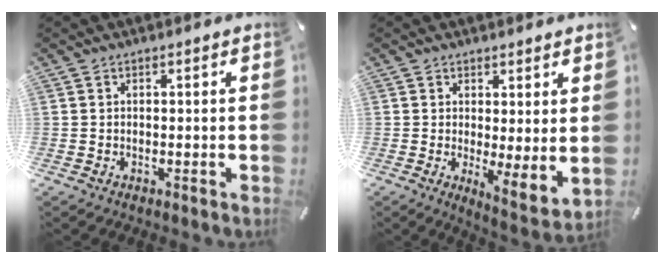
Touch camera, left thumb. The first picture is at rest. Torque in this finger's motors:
{"motor_torque": [1.11, 1.16, 0.57, -0.56, 0.08]}